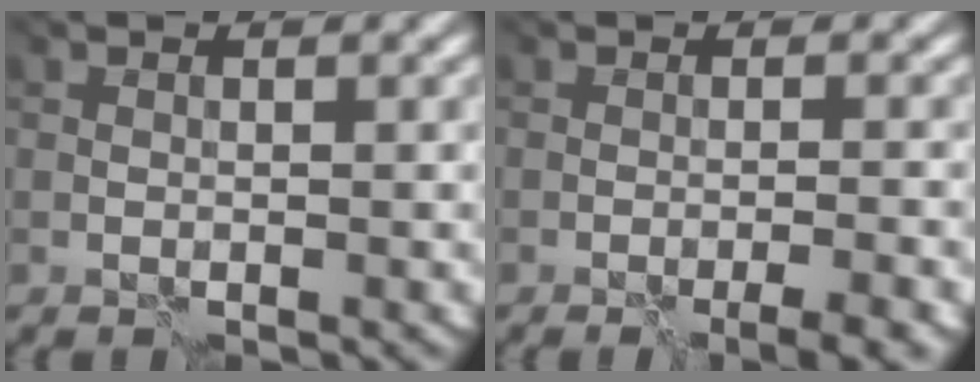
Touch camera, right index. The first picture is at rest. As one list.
[{"total": 4.0, "force": [-2.3, 0.8, 3.2], "torque": [-0.020, 0.015, -0.033]}]